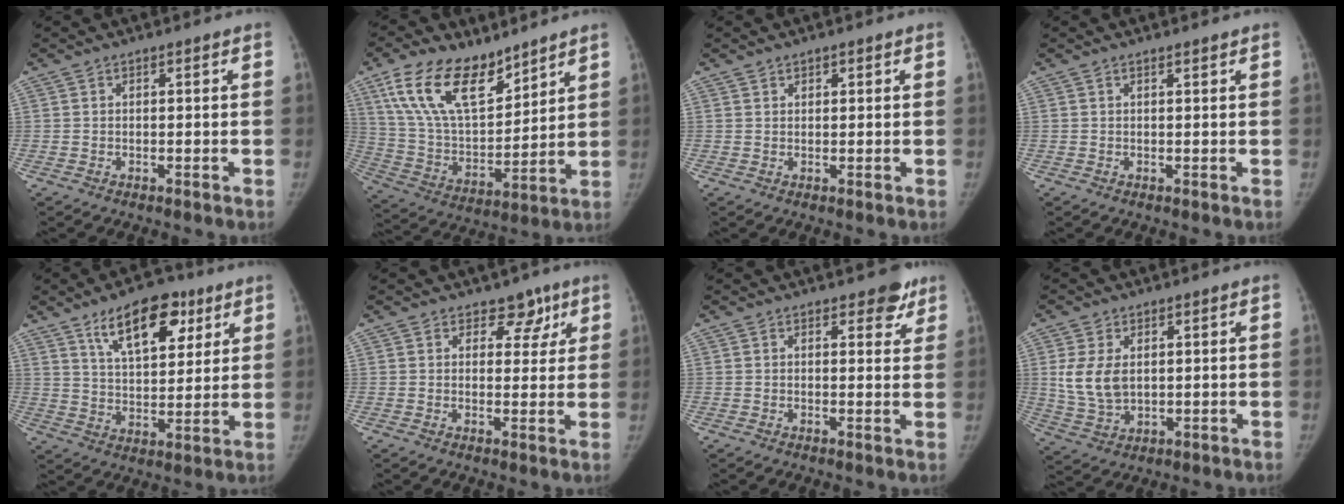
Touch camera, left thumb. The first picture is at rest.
{"total": 19.0, "force": [12.0, 9.2, 11.4], "torque": [-0.173, -0.055, 0.236]}
{"total": 1.4, "force": [0.9, 0.9, 0.5], "torque": [0.007, -0.003, 0.011]}
{"total": 0.7, "force": [0.6, 0.1, 0.3], "torque": [-0.004, -0.004, 0.013]}
{"total": 14.5, "force": [8.1, 7.2, 9.7], "torque": [-0.111, -0.035, 0.134]}
{"total": 4.9, "force": [3.1, 3.4, 1.7], "torque": [0.018, -0.013, 0.040]}
{"total": 4.1, "force": [2.9, 2.2, 2.0], "torque": [0.010, -0.013, 0.033]}
{"total": 8.1, "force": [1.5, 5.3, 5.9], "torque": [-0.107, -0.009, 0.043]}